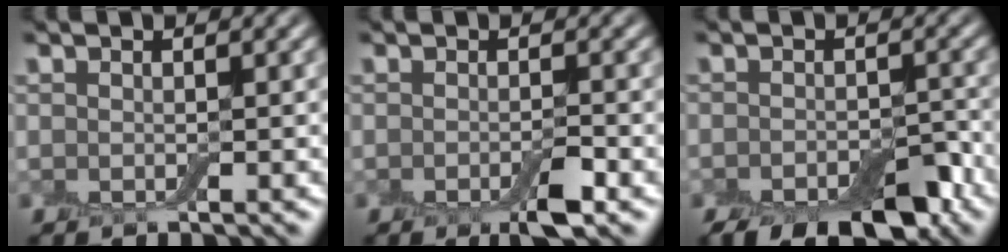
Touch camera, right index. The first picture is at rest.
{"total": 2.7, "force": [-1.5, 0.6, 2.2], "torque": [-0.038, -0.008, -0.025]}
{"total": 7.0, "force": [-4.8, 3.0, 4.1], "torque": [-0.046, -0.010, -0.073]}